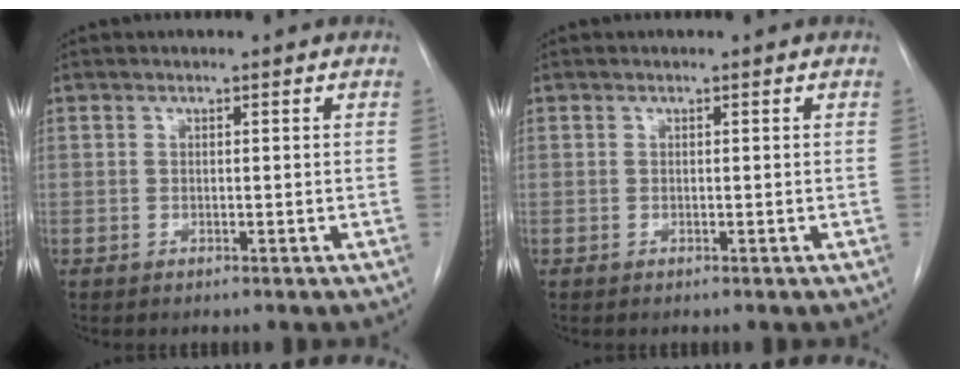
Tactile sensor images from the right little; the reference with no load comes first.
{"total": 0.0}